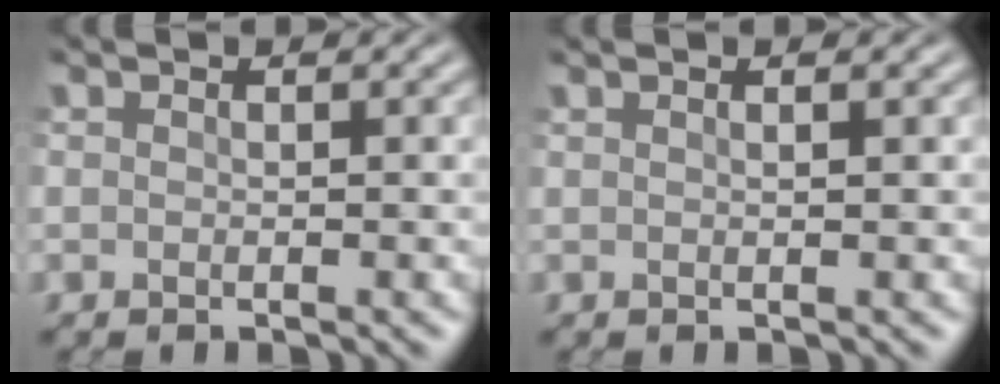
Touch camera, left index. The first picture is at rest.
{"total": 1.7, "force": [0.9, 0.7, 1.2], "torque": [-0.004, -0.002, -0.002]}